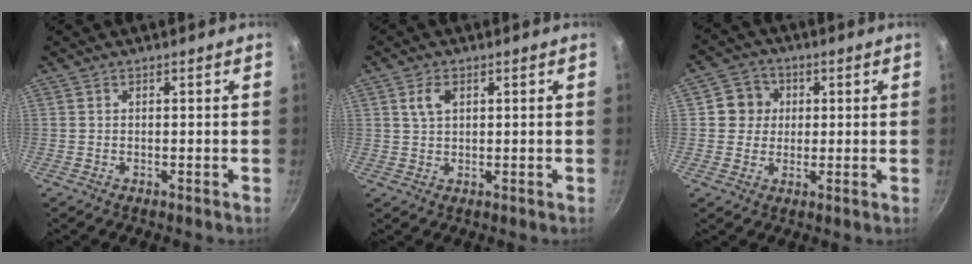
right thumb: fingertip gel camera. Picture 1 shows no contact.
{"total": 3.4, "force": [1.3, 2.1, 2.3], "torque": [-0.033, 0.000, 0.024]}
{"total": 6.1, "force": [1.1, 5.8, 1.7], "torque": [0.011, 0.006, 0.007]}